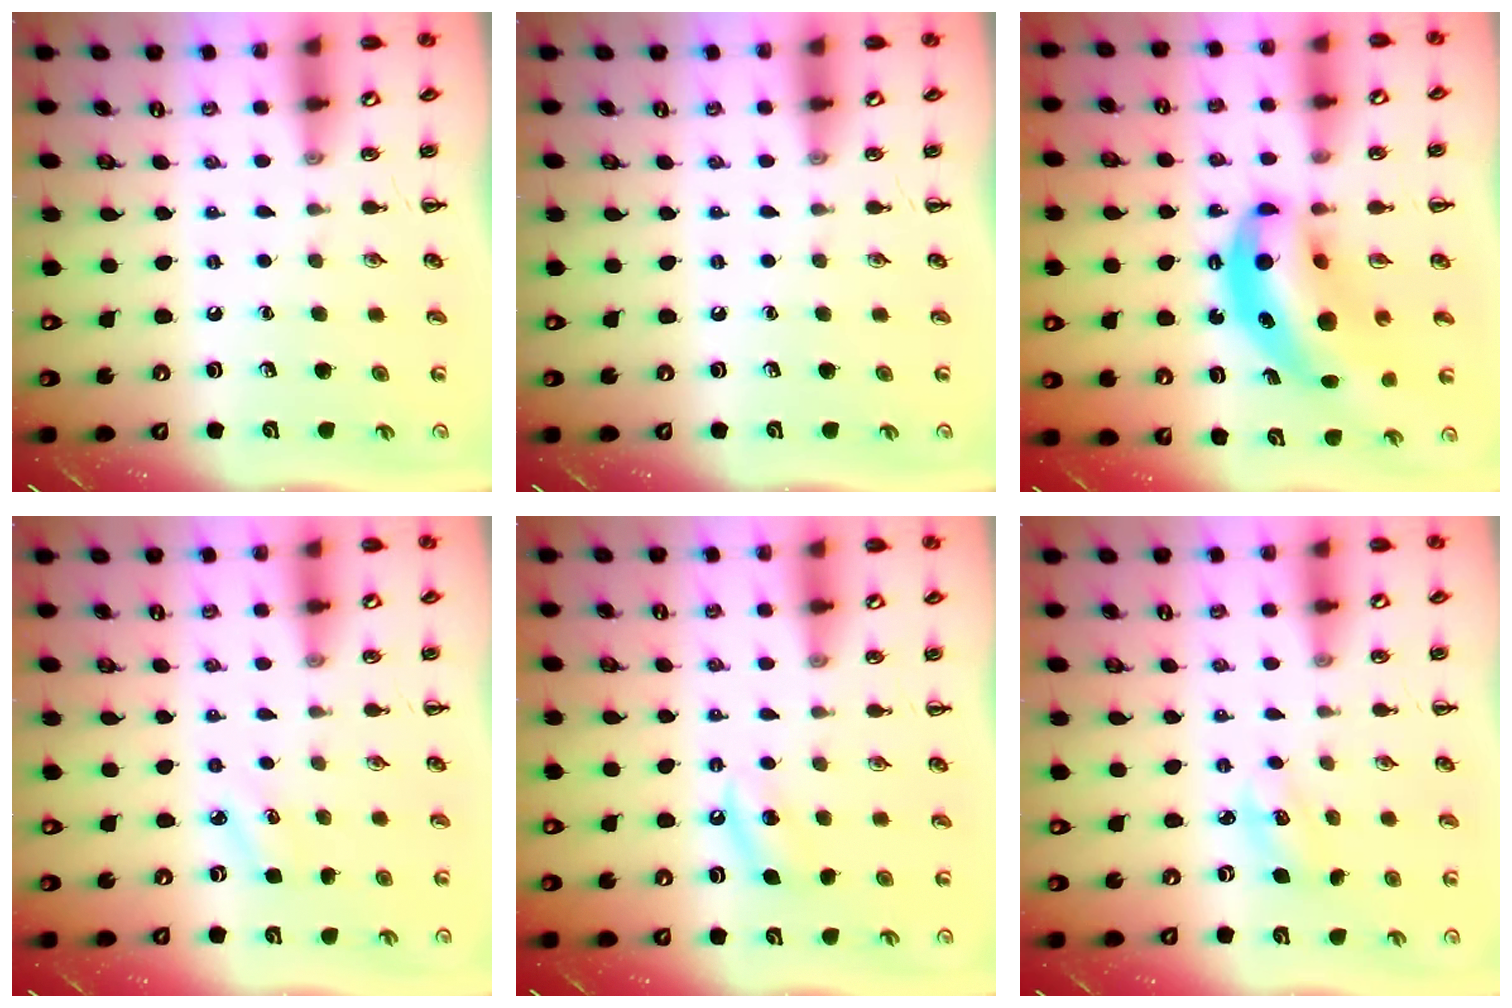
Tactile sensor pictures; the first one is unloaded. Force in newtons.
{"total": 0.0}
{"total": 13.4, "press": 13.0, "slide": 3.1}
{"total": 3.8, "press": 3.6, "slide": 1.2}
{"total": 5.0, "press": 4.8, "slide": 1.5}
{"total": 3.8, "press": 3.6, "slide": 1.1}